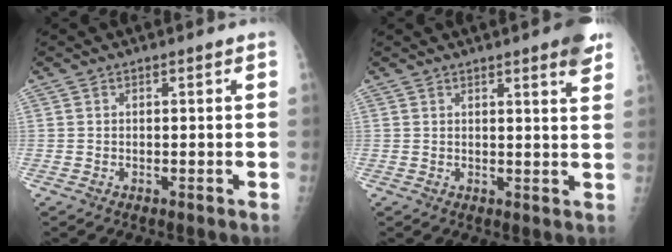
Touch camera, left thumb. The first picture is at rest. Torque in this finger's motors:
{"motor_torque": [1.00, 0.41, 0.50, -0.57, 0.01]}